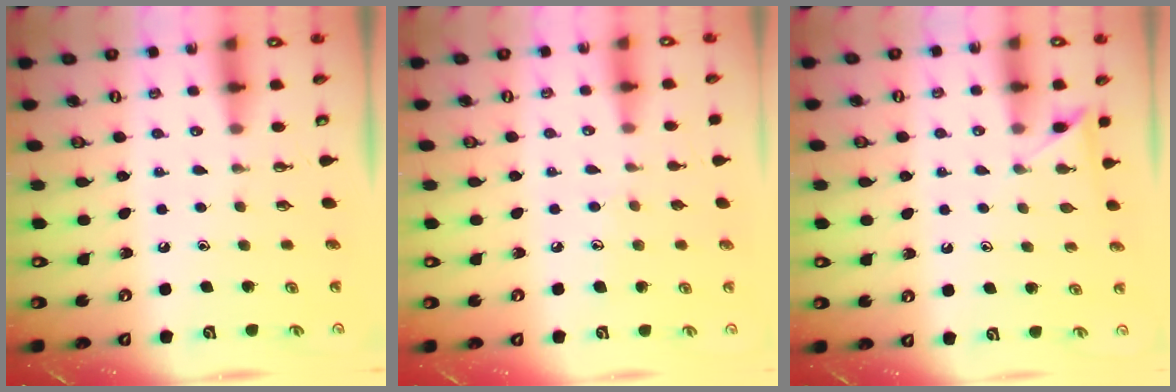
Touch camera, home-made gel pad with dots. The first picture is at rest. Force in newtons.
{"total": 5.1, "press": 5.1, "slide": 0.5}
{"total": 3.6, "press": 3.6, "slide": 0.4}